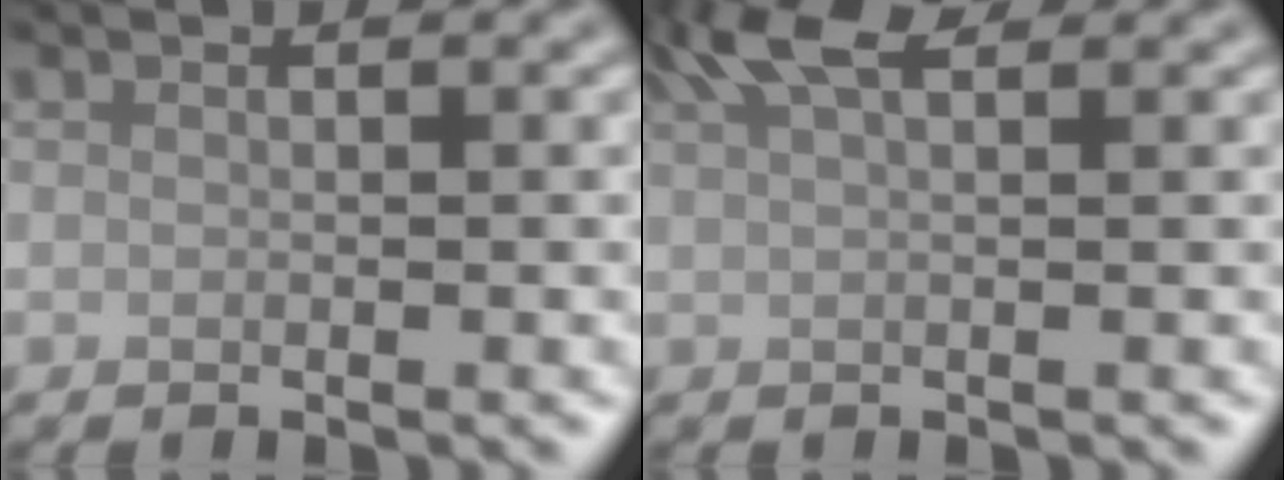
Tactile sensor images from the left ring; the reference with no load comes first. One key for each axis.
{"total": 4.1, "fx": 2.8, "fy": 1.1, "fz": 2.8, "tx": -0.052, "ty": 0.015, "tz": 0.049}